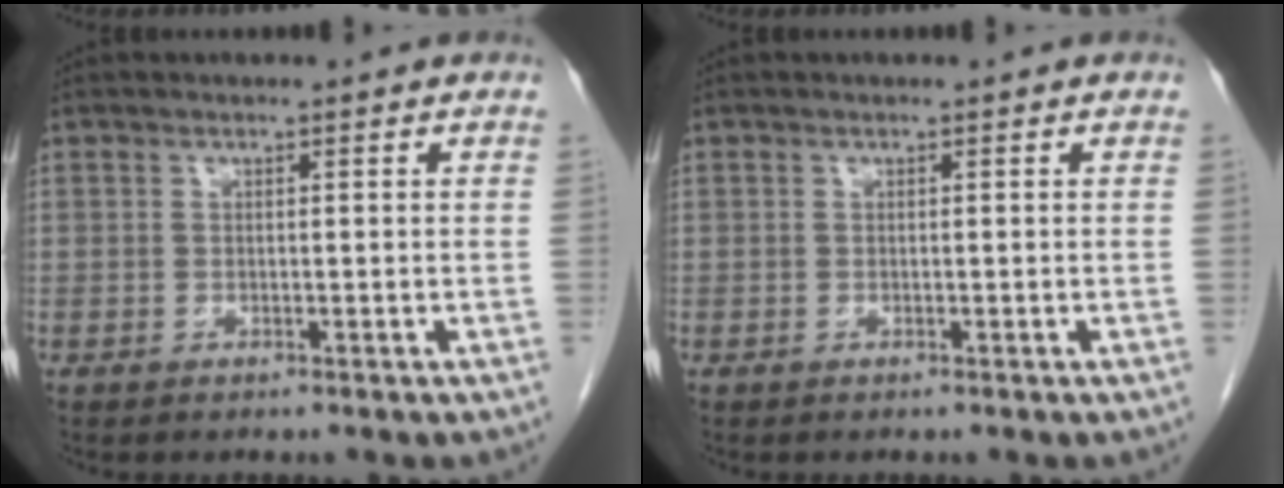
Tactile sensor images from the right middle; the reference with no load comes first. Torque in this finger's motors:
{"motor_torque": [0.00, 0.00, 0.00, 0.00]}